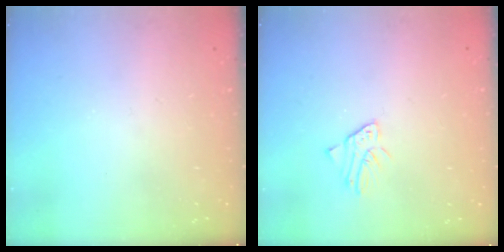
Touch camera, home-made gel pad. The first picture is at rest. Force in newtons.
{"total": 2.1, "press": 2.1, "slide": 0.2}